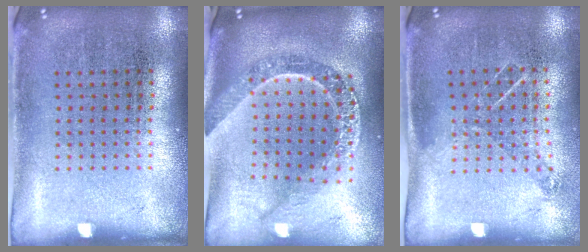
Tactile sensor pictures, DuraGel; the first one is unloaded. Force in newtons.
{"total": 2.5, "press": 2.1, "slide": 1.4}
{"total": 0.9, "press": 0.9, "slide": 0.1}